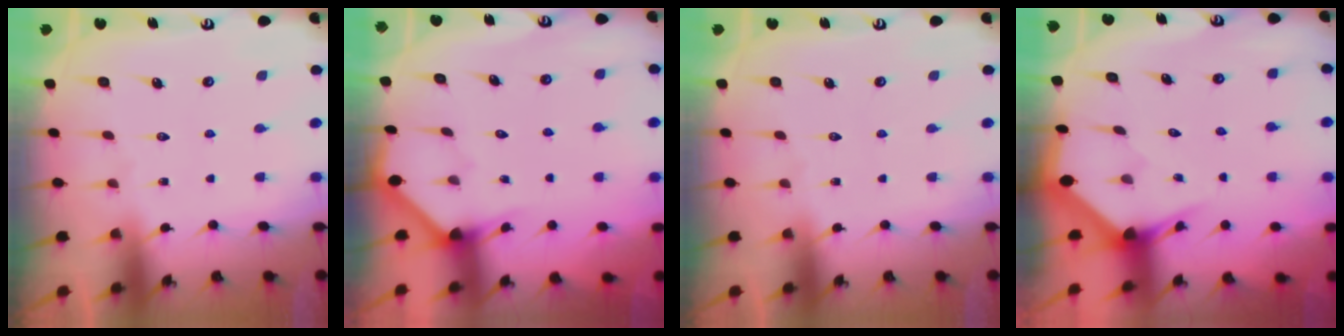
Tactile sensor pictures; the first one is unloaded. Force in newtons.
{"total": 2.5, "press": 2.5, "slide": 0.2}
{"total": 0.0}
{"total": 2.8, "press": 2.8, "slide": 0.1}